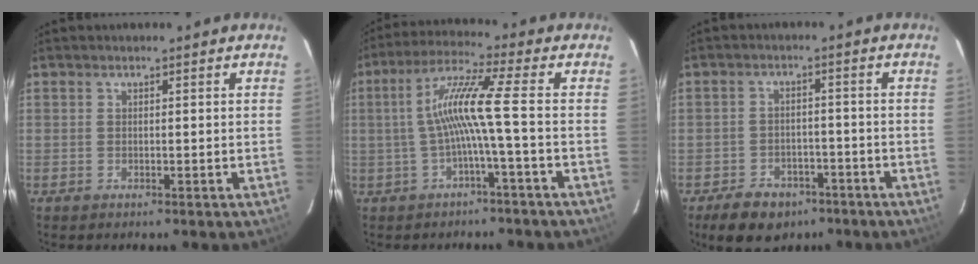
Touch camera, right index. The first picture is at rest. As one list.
[{"total": 8.7, "force": [-1.5, -1.5, 8.4], "torque": [-0.173, 0.009, -0.022]}, {"total": 9.3, "force": [-6.3, 5.9, 3.6], "torque": [-0.092, 0.013, -0.081]}]